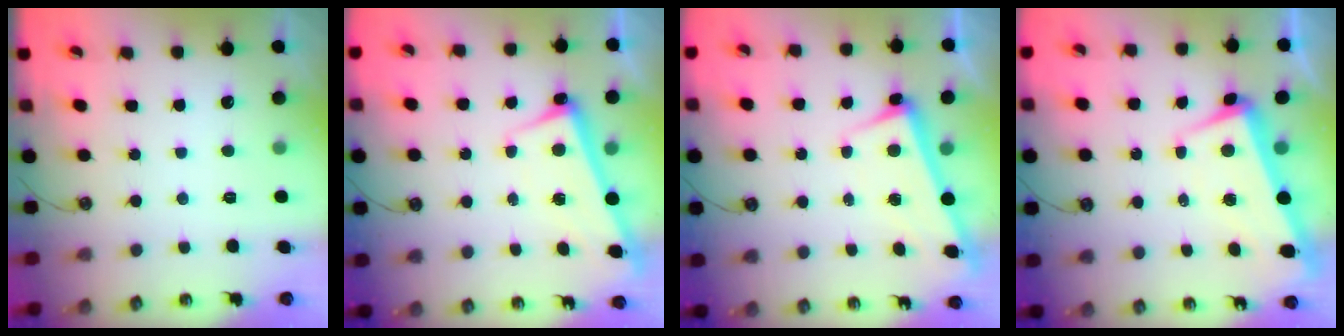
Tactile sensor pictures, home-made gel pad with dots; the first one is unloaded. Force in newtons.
{"total": 2.3, "press": 2.3, "slide": 0.5}
{"total": 2.5, "press": 2.4, "slide": 0.7}
{"total": 2.1, "press": 0.5, "slide": 2.1}